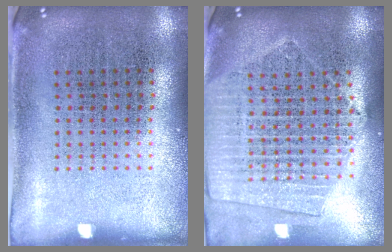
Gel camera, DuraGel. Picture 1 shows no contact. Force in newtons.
{"total": 2.0, "press": 1.8, "slide": 0.9}